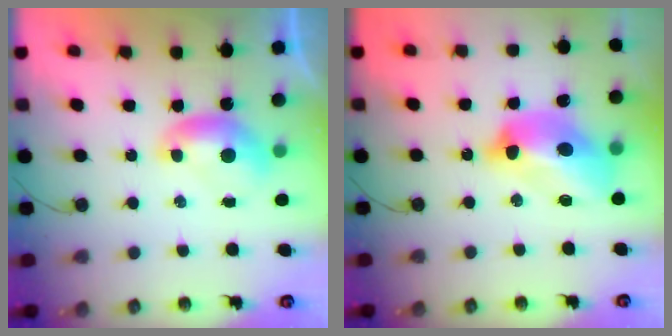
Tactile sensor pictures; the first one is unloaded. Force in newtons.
{"total": 12.6, "press": 12.5, "slide": 1.5}